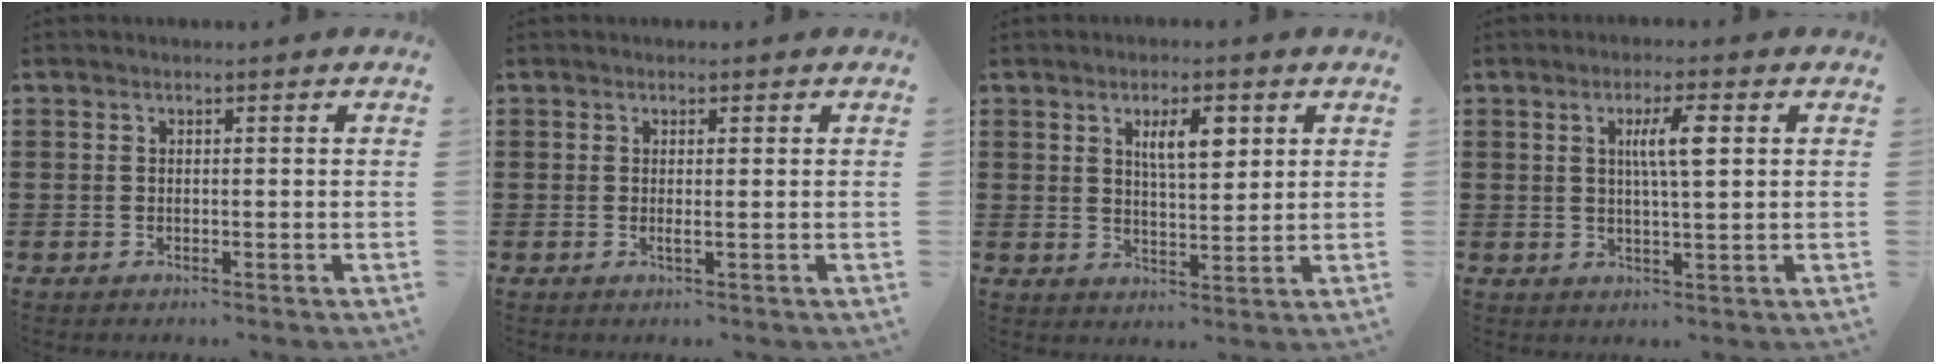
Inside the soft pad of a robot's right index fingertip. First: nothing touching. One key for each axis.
{"total": 0.9, "fx": 0.0, "fy": -0.1, "fz": 0.9, "tx": -0.015, "ty": -0.004, "tz": -0.001}
{"total": 5.6, "fx": 2.3, "fy": 1.9, "fz": 4.7, "tx": -0.082, "ty": 0.002, "tz": 0.035}
{"total": 5.1, "fx": 1.4, "fy": 0.9, "fz": 4.9, "tx": -0.098, "ty": 0.009, "tz": 0.018}